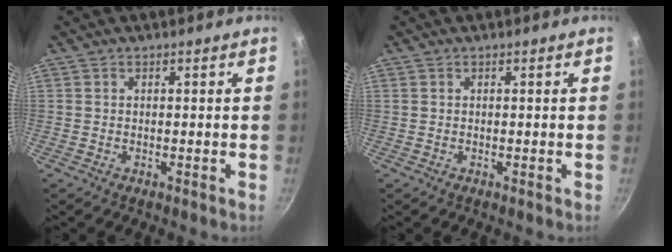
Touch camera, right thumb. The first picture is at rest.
{"total": 0.0}